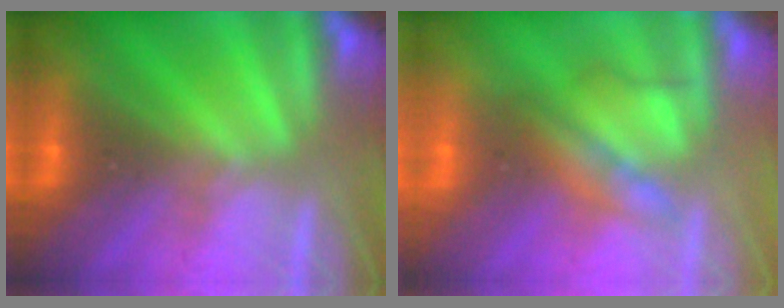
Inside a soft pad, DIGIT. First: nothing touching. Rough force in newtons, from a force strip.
{"total": 2.2}